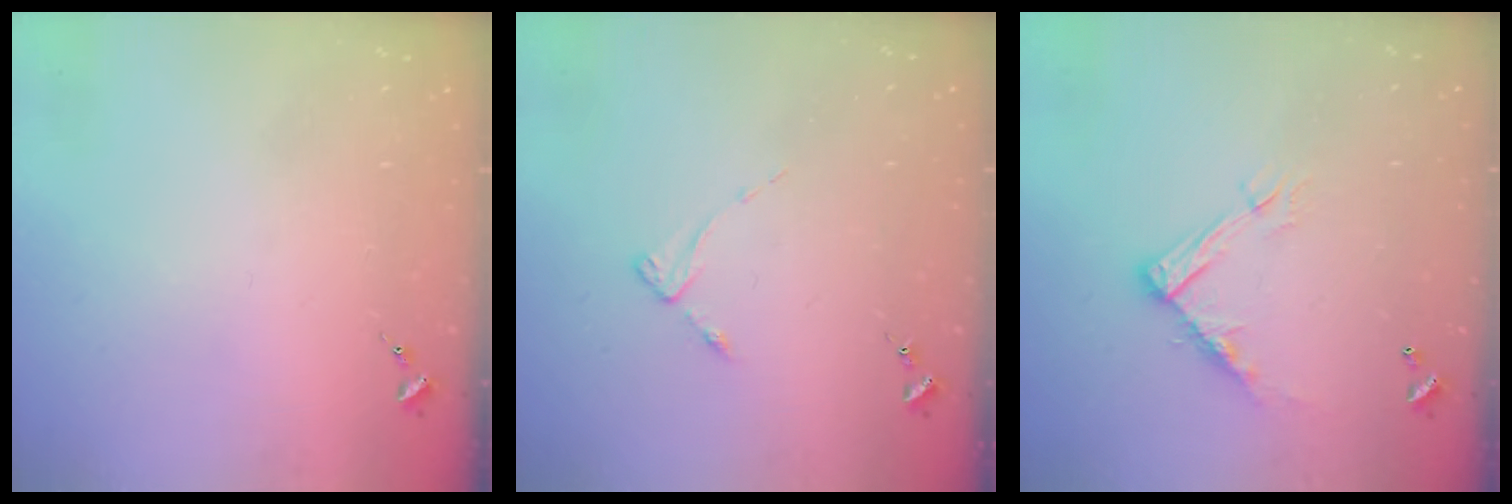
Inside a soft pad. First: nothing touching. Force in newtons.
{"total": 2.8, "press": 2.8, "slide": 0.3}
{"total": 11.8, "press": 11.8, "slide": 0.5}